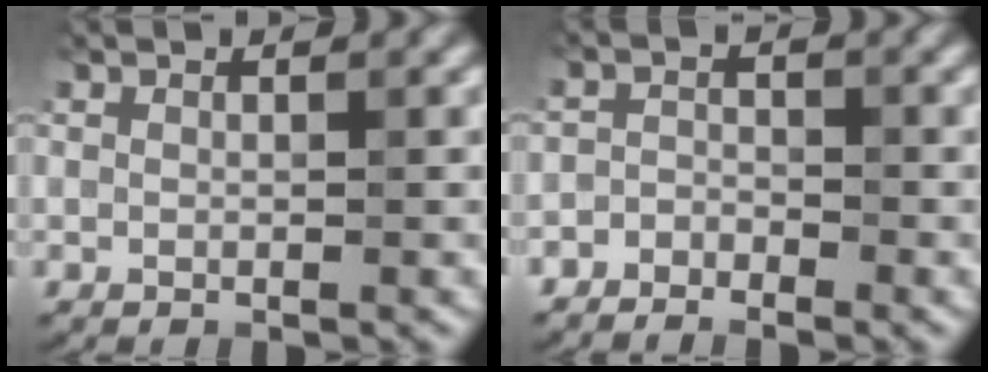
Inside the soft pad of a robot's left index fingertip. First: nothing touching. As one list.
[{"total": 4.2, "force": [-3.7, -0.9, -1.8], "torque": [0.005, -0.014, -0.031]}]